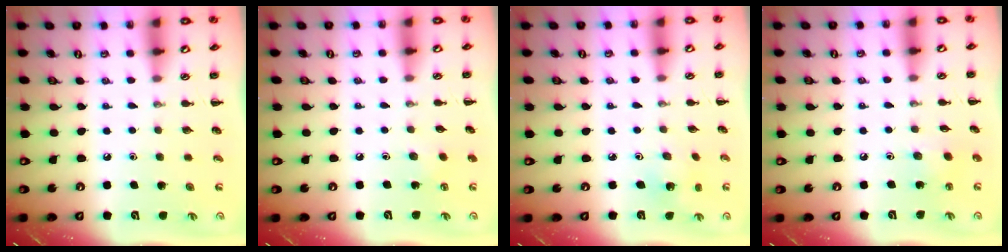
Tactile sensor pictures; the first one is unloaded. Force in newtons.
{"total": 2.8, "press": 2.7, "slide": 0.8}
{"total": 2.3, "press": 2.2, "slide": 0.7}
{"total": 3.1, "press": 3.0, "slide": 0.8}